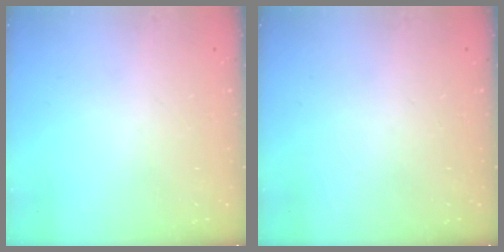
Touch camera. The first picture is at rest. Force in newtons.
{"total": 0.0}